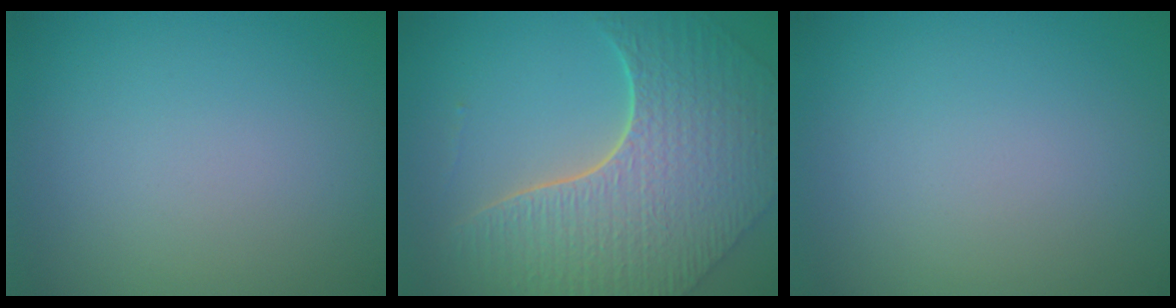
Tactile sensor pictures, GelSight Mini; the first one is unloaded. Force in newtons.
{"total": 8.3, "press": 5.9, "slide": 5.7}
{"total": 0.0}